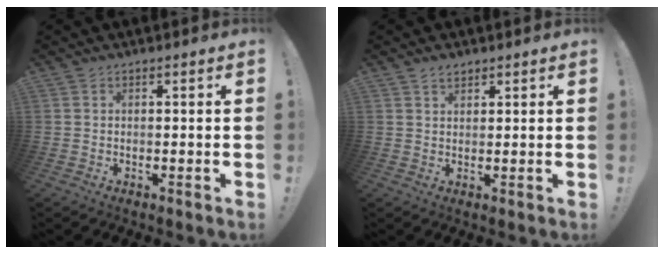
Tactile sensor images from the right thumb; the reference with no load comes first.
{"total": 2.2, "force": [1.8, 1.1, 0.8], "torque": [-0.006, -0.011, 0.030]}